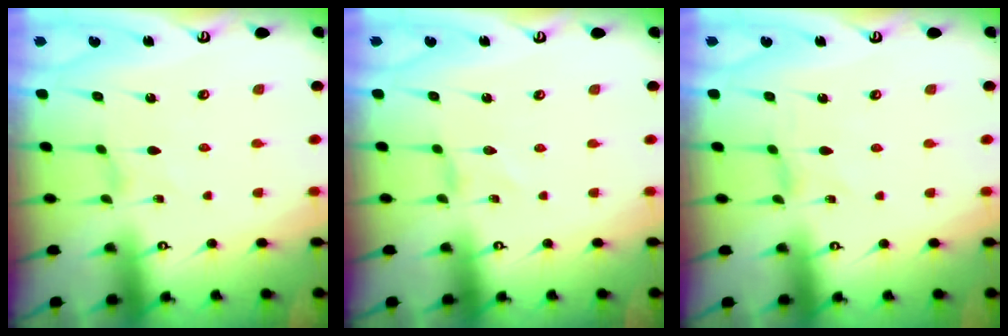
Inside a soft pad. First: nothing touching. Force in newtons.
{"total": 0.0}
{"total": 0.0}